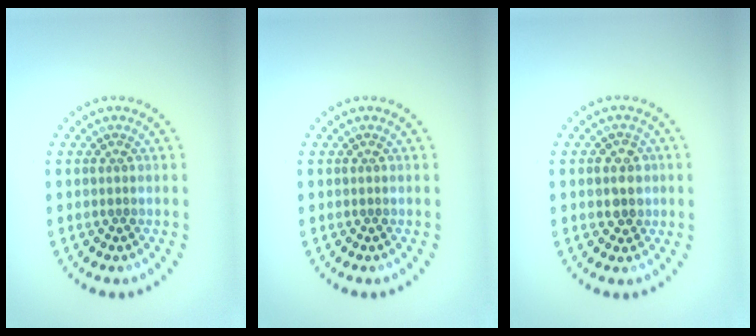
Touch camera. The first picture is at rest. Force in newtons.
{"total": 0.0}
{"total": 2.3, "press": 2.1, "slide": 0.8}